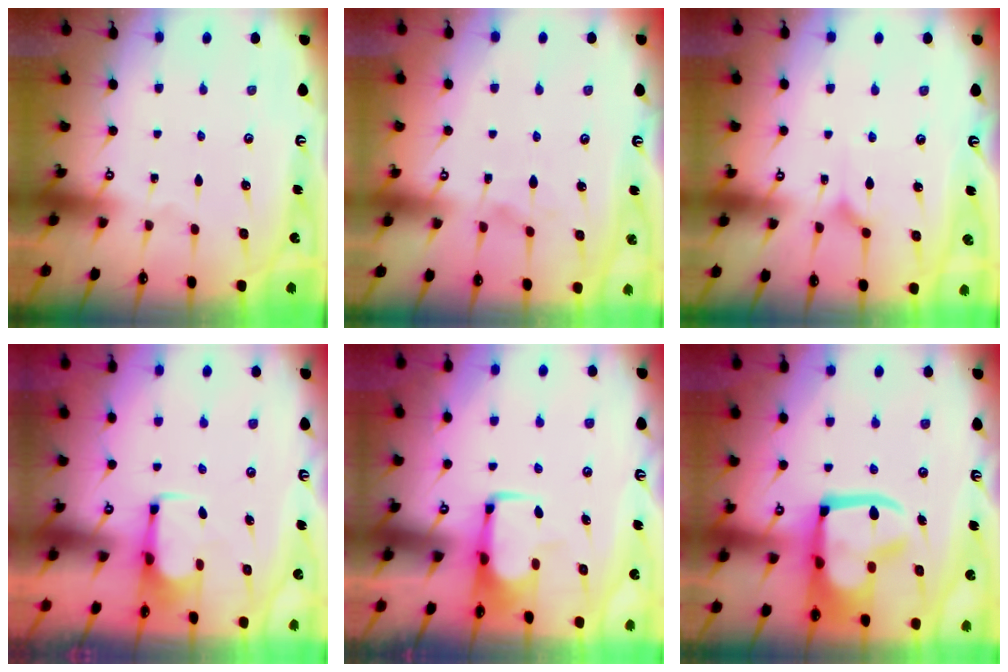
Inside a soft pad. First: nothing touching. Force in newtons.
{"total": 2.9, "press": 2.7, "slide": 1.0}
{"total": 5.1, "press": 5.0, "slide": 0.8}
{"total": 2.7, "press": 2.6, "slide": 0.9}
{"total": 2.0, "press": 1.9, "slide": 0.4}
{"total": 14.4, "press": 14.3, "slide": 2.0}